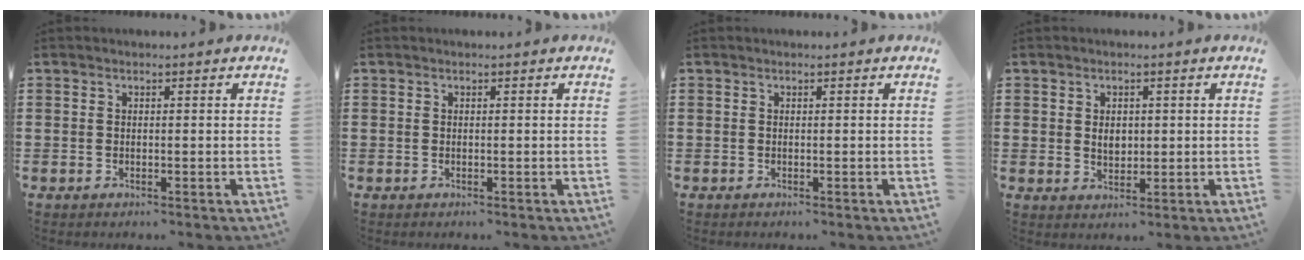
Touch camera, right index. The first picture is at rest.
{"total": 0.0}
{"total": 0.0}
{"total": 2.6, "force": [0.4, 1.9, 1.7], "torque": [-0.030, 0.005, 0.005]}